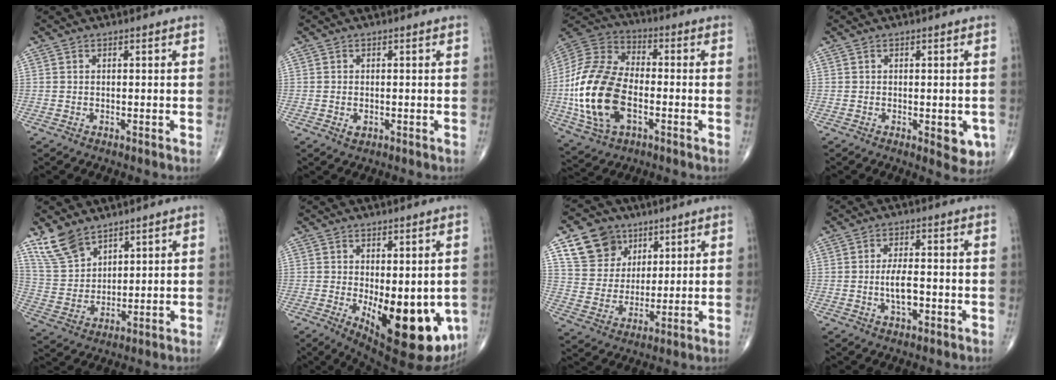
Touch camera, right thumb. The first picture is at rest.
{"total": 1.5, "force": [-0.2, 1.0, 1.0], "torque": [-0.016, -0.003, -0.001]}
{"total": 20.7, "force": [-4.0, 12.1, 16.4], "torque": [-0.339, 0.014, -0.073]}
{"total": 4.5, "force": [-1.0, 2.3, 3.7], "torque": [-0.023, -0.006, -0.007]}
{"total": 8.8, "force": [6.6, 4.5, 3.6], "torque": [-0.065, -0.026, 0.146]}
{"total": 17.6, "force": [-4.0, 7.7, 15.3], "torque": [-0.181, -0.028, -0.032]}
{"total": 11.9, "force": [6.6, 9.2, 3.7], "torque": [-0.039, -0.027, 0.128]}
{"total": 5.1, "force": [-1.0, 2.2, 4.5], "torque": [-0.079, 0.002, -0.017]}